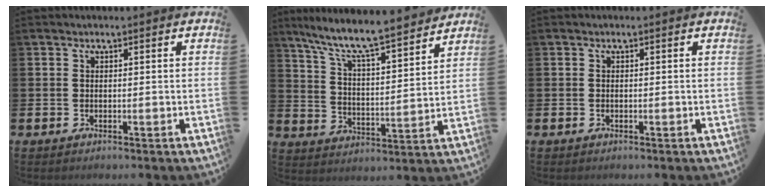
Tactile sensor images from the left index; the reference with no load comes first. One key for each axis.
{"total": 8.6, "fx": 7.9, "fy": 0.5, "fz": 3.2, "tx": -0.090, "ty": -0.065, "tz": 0.130}
{"total": 0.0}